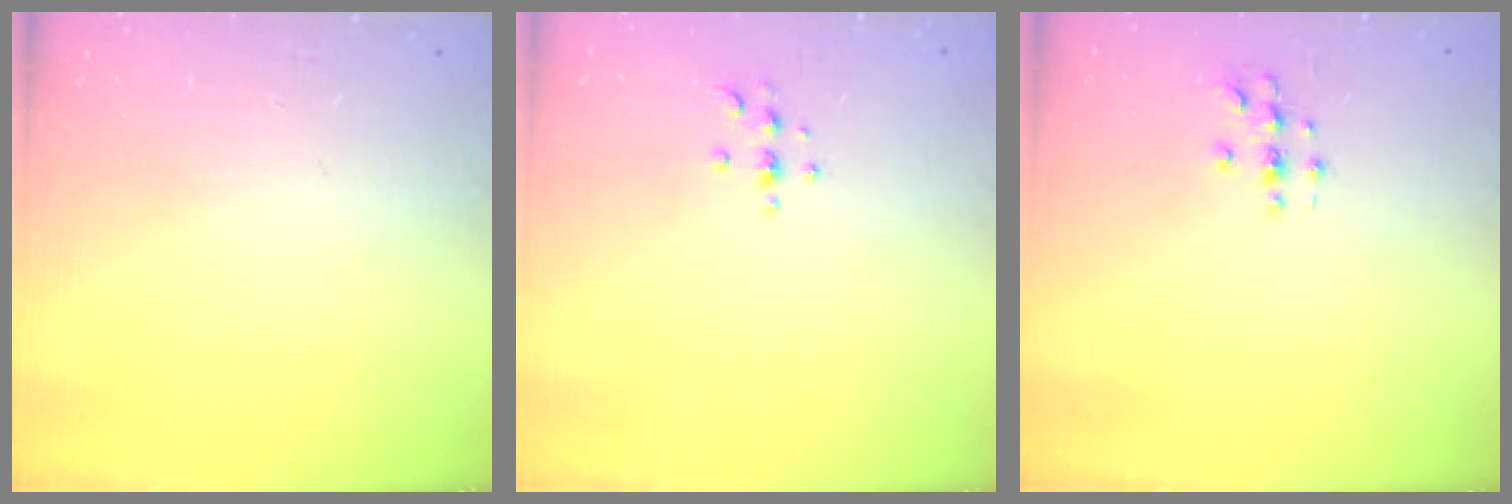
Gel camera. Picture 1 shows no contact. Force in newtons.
{"total": 2.9, "press": 2.9, "slide": 0.4}
{"total": 3.0, "press": 3.0, "slide": 0.3}